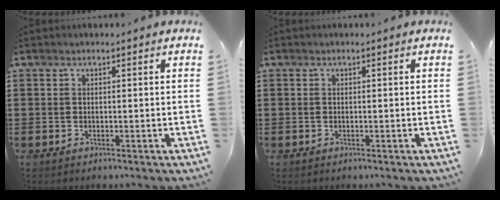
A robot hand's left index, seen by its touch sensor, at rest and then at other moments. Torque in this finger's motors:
{"motor_torque": [-0.67, 0.82, -0.04, -0.01]}